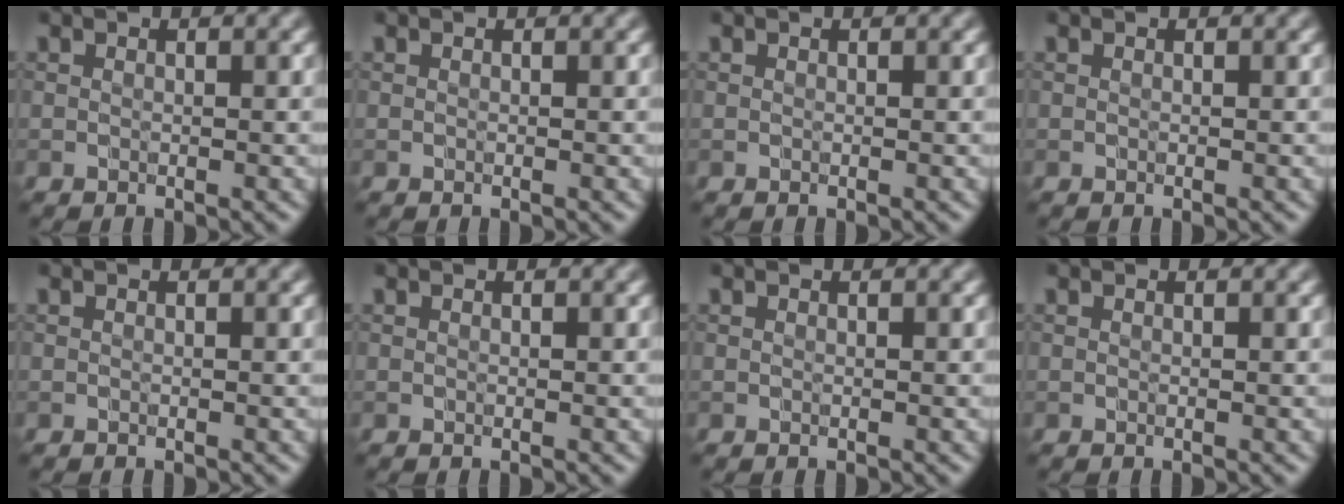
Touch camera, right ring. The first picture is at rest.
{"total": 0.0}
{"total": 0.0}
{"total": 0.0}
{"total": 0.0}
{"total": 0.0}
{"total": 0.0}
{"total": 0.0}